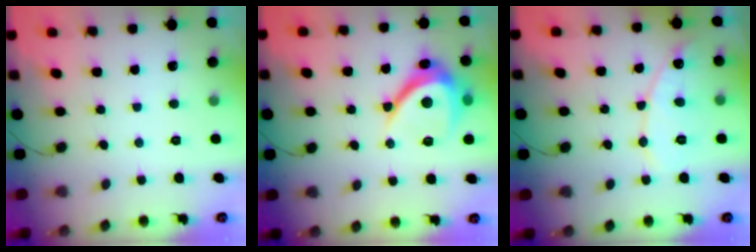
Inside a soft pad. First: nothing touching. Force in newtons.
{"total": 10.8, "press": 10.8, "slide": 0.6}
{"total": 8.7, "press": 8.7, "slide": 0.9}